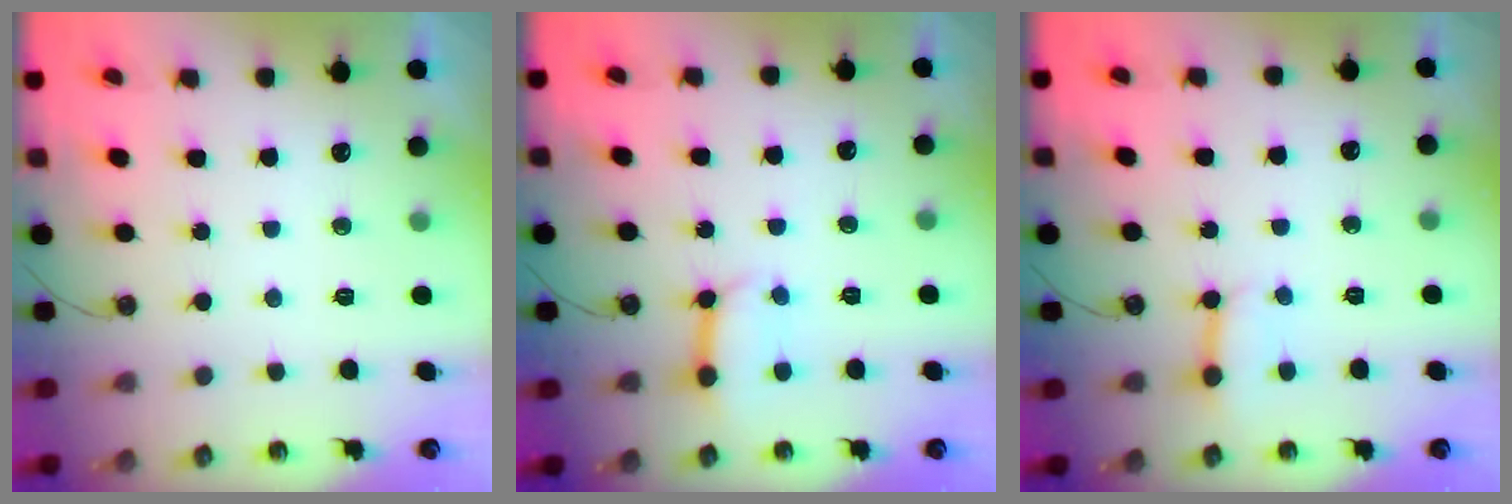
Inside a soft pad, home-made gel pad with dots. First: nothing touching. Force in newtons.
{"total": 8.4, "press": 8.3, "slide": 0.9}
{"total": 2.9, "press": 2.9, "slide": 0.2}